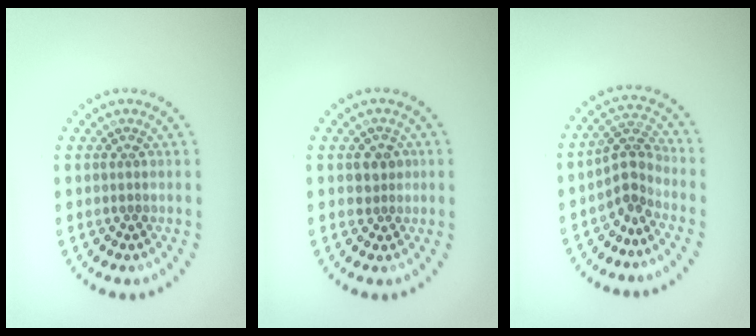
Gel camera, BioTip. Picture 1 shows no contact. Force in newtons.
{"total": 1.7, "press": 1.5, "slide": 0.8}
{"total": 2.6, "press": 1.8, "slide": 1.9}